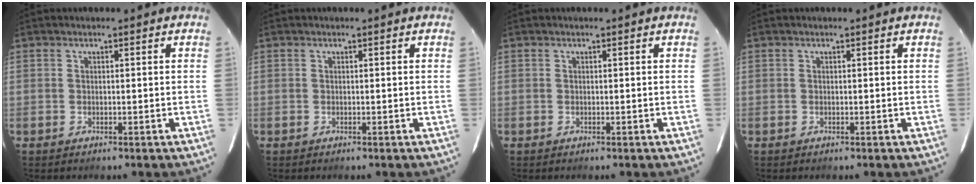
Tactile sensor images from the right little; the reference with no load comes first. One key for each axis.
{"total": 0.0}
{"total": 0.0}
{"total": 0.0}